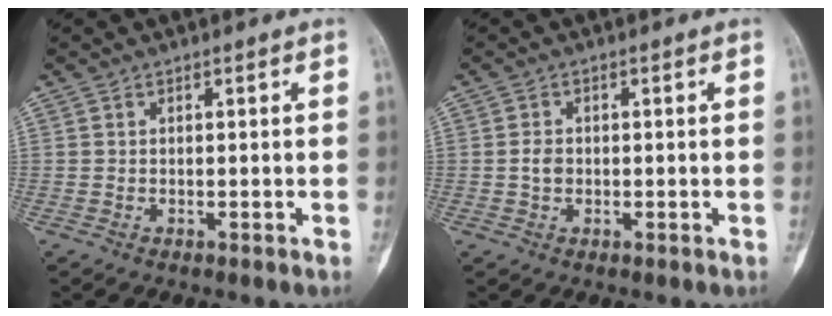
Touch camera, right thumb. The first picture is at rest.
{"total": 2.2, "force": [-0.2, 1.7, 1.4], "torque": [-0.022, 0.005, -0.006]}